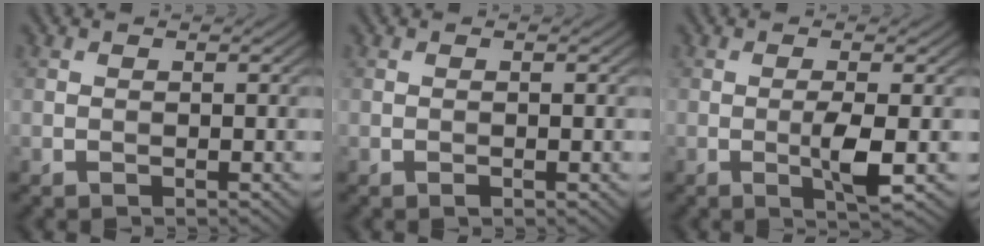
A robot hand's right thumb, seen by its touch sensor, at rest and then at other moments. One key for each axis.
{"total": 0.7, "fx": -0.2, "fy": 0.1, "fz": 0.6, "tx": -0.010, "ty": -0.001, "tz": -0.003}
{"total": 3.5, "fx": -0.6, "fy": 0.3, "fz": 3.4, "tx": -0.066, "ty": -0.001, "tz": -0.015}